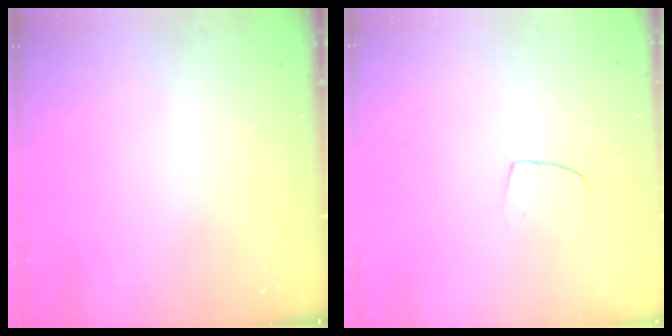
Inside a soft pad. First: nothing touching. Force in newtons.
{"total": 5.8, "press": 5.8, "slide": 0.4}